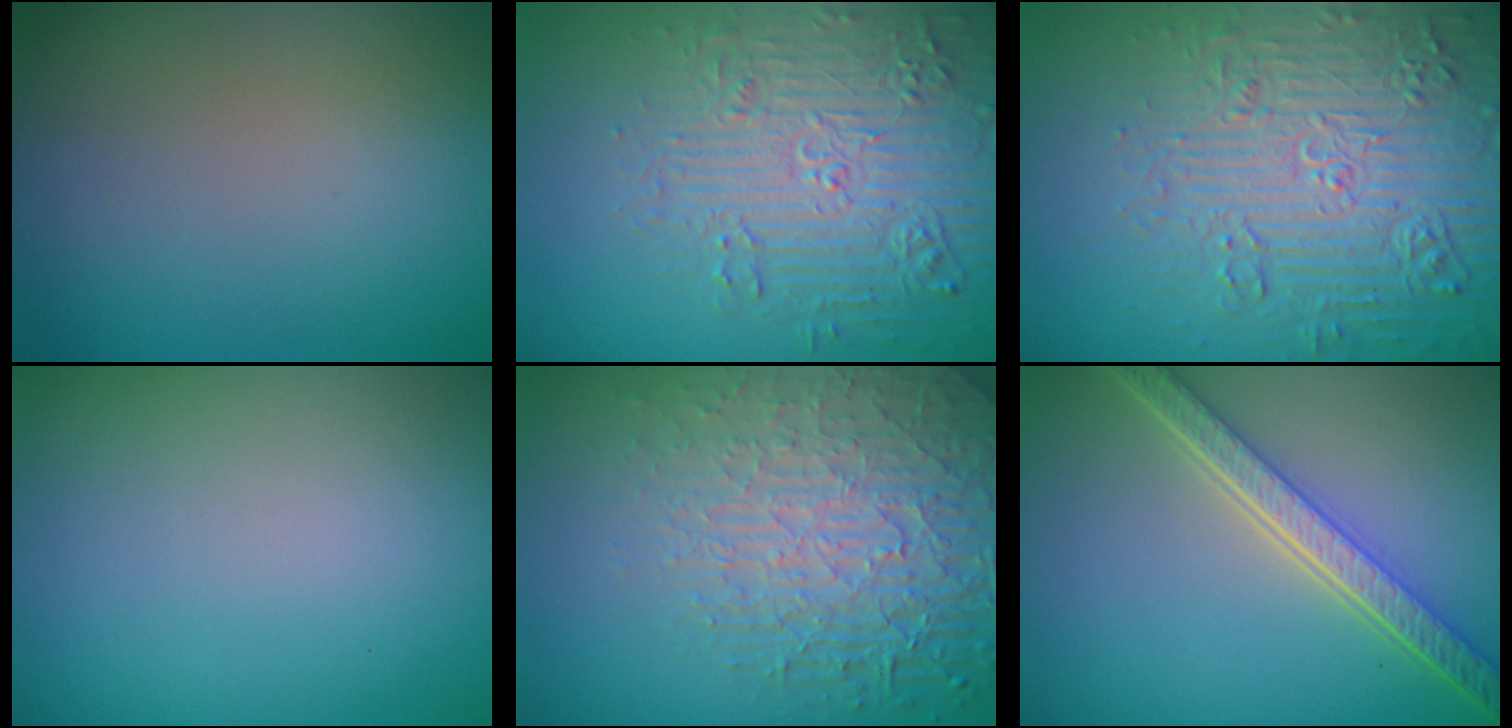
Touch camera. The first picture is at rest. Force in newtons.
{"total": 5.5, "press": 5.3, "slide": 1.4}
{"total": 7.9, "press": 7.7, "slide": 1.9}
{"total": 0.0}
{"total": 8.8, "press": 6.0, "slide": 6.4}
{"total": 5.7, "press": 4.2, "slide": 3.9}